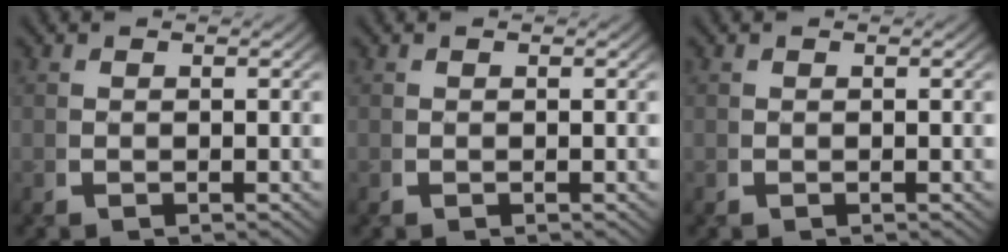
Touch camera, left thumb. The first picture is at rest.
{"total": 0.0}
{"total": 0.0}